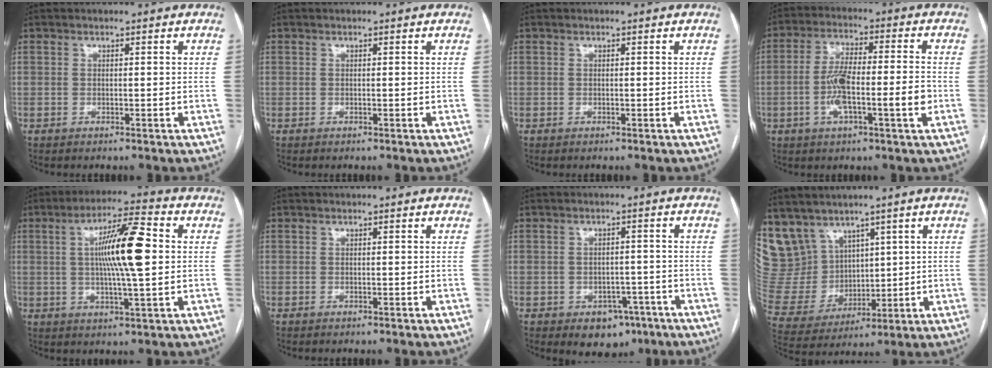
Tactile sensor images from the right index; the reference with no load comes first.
{"total": 0.0}
{"total": 0.0}
{"total": 9.8, "force": [-2.3, 1.5, 9.4], "torque": [-0.177, 0.013, -0.040]}
{"total": 12.2, "force": [1.4, 1.0, 12.0], "torque": [-0.209, 0.011, 0.020]}
{"total": 0.0}
{"total": 5.9, "force": [-3.3, 4.2, 2.7], "torque": [-0.023, 0.011, -0.036]}
{"total": 12.5, "force": [8.7, 8.6, 2.6], "torque": [-0.081, 0.040, 0.202]}